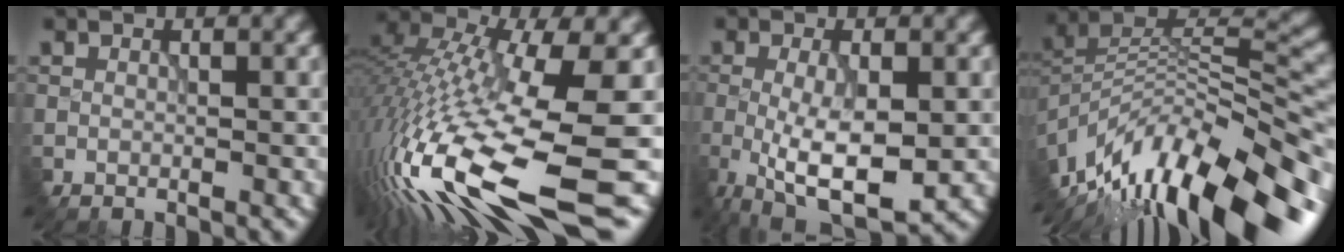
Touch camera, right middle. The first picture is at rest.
{"total": 16.2, "force": [-4.4, 4.8, 14.8], "torque": [-0.323, -0.005, -0.071]}
{"total": 7.2, "force": [-1.7, 2.6, 6.5], "torque": [-0.137, -0.008, -0.021]}
{"total": 14.1, "force": [-8.5, 5.5, 9.9], "torque": [-0.191, 0.020, -0.140]}